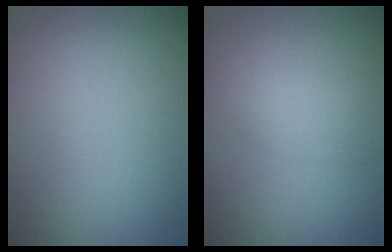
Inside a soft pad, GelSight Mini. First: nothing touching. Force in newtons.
{"total": 2.1, "press": 2.1, "slide": 0.1}